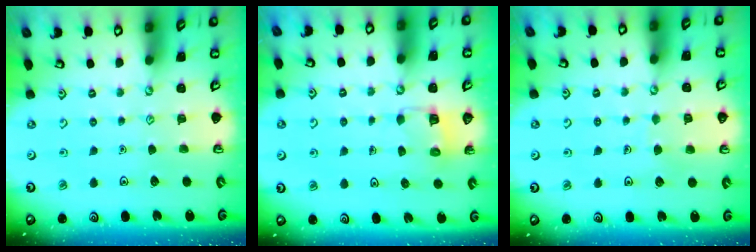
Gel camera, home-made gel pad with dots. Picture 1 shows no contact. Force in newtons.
{"total": 3.6, "press": 3.6, "slide": 0.1}
{"total": 3.5, "press": 3.5, "slide": 0.3}